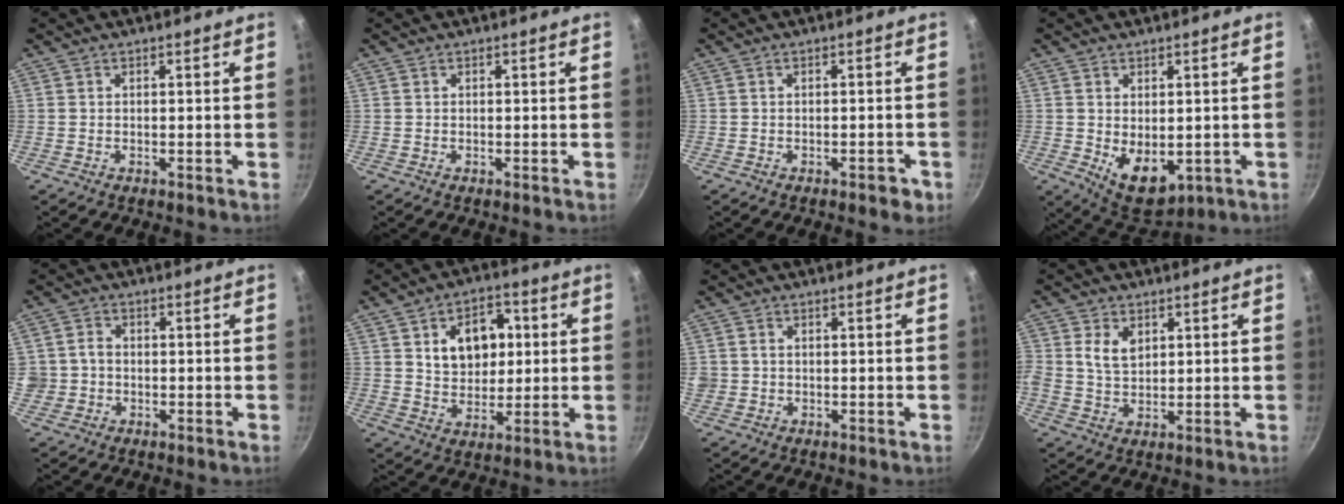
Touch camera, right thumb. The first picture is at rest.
{"total": 0.0}
{"total": 2.8, "force": [-1.4, 1.3, 2.0], "torque": [-0.016, 0.016, -0.009]}
{"total": 8.5, "force": [-0.7, 5.4, 6.5], "torque": [-0.080, -0.019, 0.009]}
{"total": 3.7, "force": [-0.6, 3.4, 1.3], "torque": [-0.001, 0.016, -0.012]}
{"total": 12.3, "force": [2.9, 8.9, 8.0], "torque": [-0.080, -0.003, 0.045]}
{"total": 1.8, "force": [-0.1, 1.7, 0.6], "torque": [-0.006, 0.007, -0.001]}
{"total": 5.6, "force": [1.6, 4.0, 3.6], "torque": [-0.058, -0.006, 0.029]}